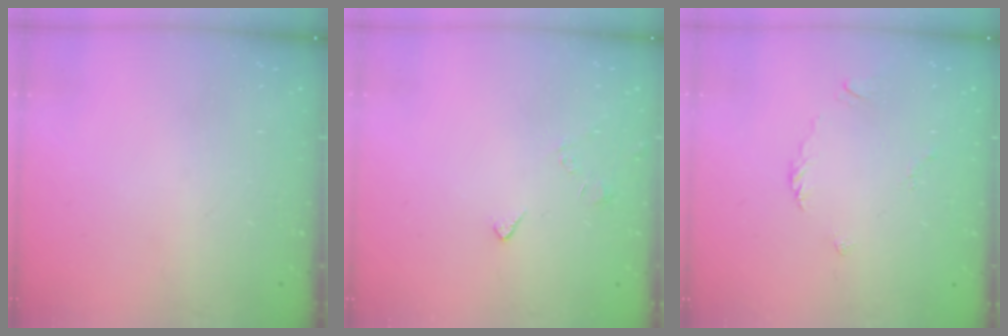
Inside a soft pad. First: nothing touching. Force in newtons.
{"total": 2.8, "press": 2.8, "slide": 0.5}
{"total": 2.7, "press": 2.6, "slide": 0.6}